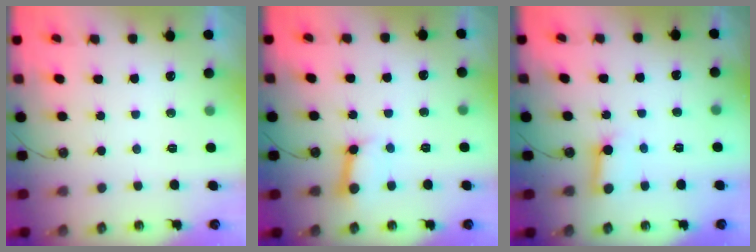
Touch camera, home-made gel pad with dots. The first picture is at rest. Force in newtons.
{"total": 8.4, "press": 8.4, "slide": 1.0}
{"total": 6.0, "press": 6.0, "slide": 0.7}